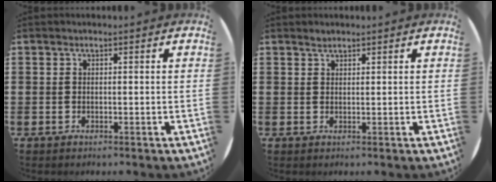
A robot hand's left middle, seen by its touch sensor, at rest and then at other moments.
{"total": 0.9, "force": [0.9, 0.2, 0.1], "torque": [-0.003, 0.001, 0.017]}